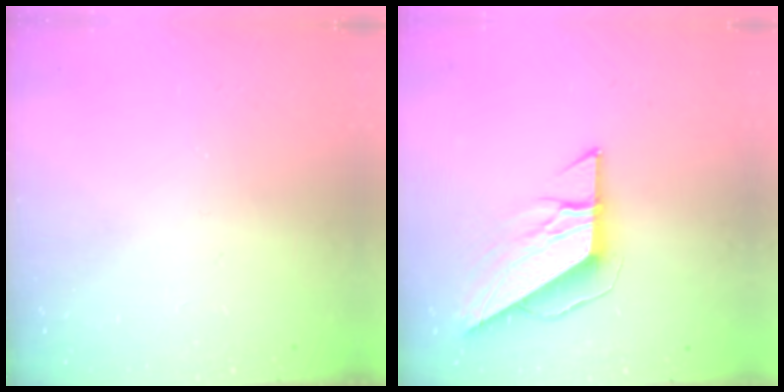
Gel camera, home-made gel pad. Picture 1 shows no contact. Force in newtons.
{"total": 11.1, "press": 11.0, "slide": 1.2}